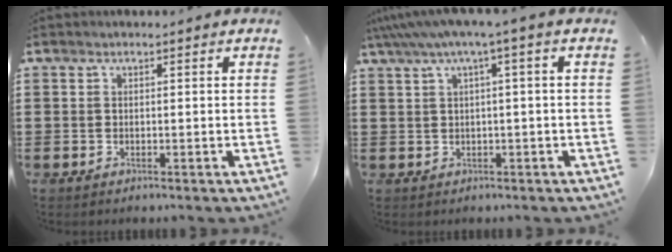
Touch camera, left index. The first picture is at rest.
{"total": 3.3, "force": [0.5, -0.1, 3.3], "torque": [-0.062, -0.002, 0.005]}